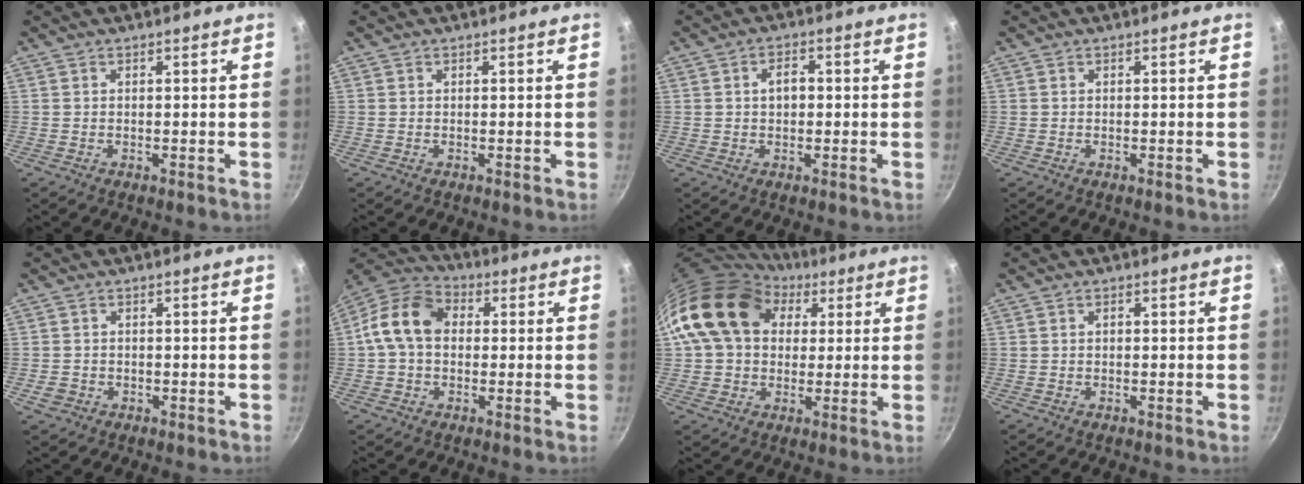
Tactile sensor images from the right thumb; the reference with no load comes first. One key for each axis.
{"total": 0.0}
{"total": 3.3, "fx": 0.2, "fy": 2.2, "fz": 2.5, "tx": -0.030, "ty": 0.012, "tz": 0.001}
{"total": 0.0}
{"total": 2.5, "fx": -0.8, "fy": 2.2, "fz": 1.0, "tx": -0.014, "ty": 0.005, "tz": -0.007}
{"total": 11.9, "fx": 1.0, "fy": 8.9, "fz": 7.8, "tx": -0.116, "ty": 0.027, "tz": -0.003}
{"total": 17.9, "fx": 6.4, "fy": 13.3, "fz": 10.1, "tx": -0.159, "ty": 0.014, "tz": 0.103}
{"total": 0.7, "fx": 0.0, "fy": 0.5, "fz": 0.5, "tx": -0.009, "ty": 0.004, "tz": 0.000}